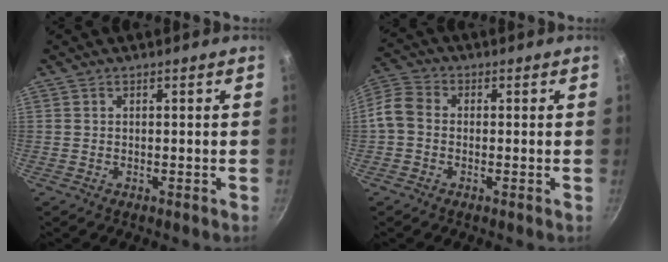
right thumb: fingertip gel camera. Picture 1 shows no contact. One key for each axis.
{"total": 5.9, "fx": -0.9, "fy": 4.7, "fz": 3.5, "tx": -0.073, "ty": 0.020, "tz": -0.036}